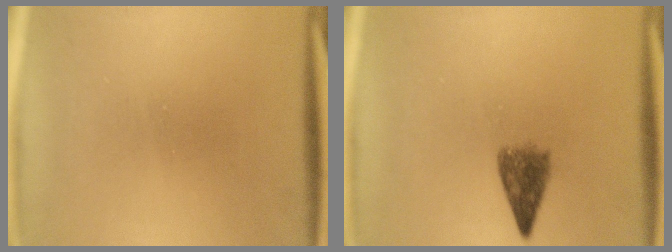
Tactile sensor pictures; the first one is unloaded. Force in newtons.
{"total": 4.1}